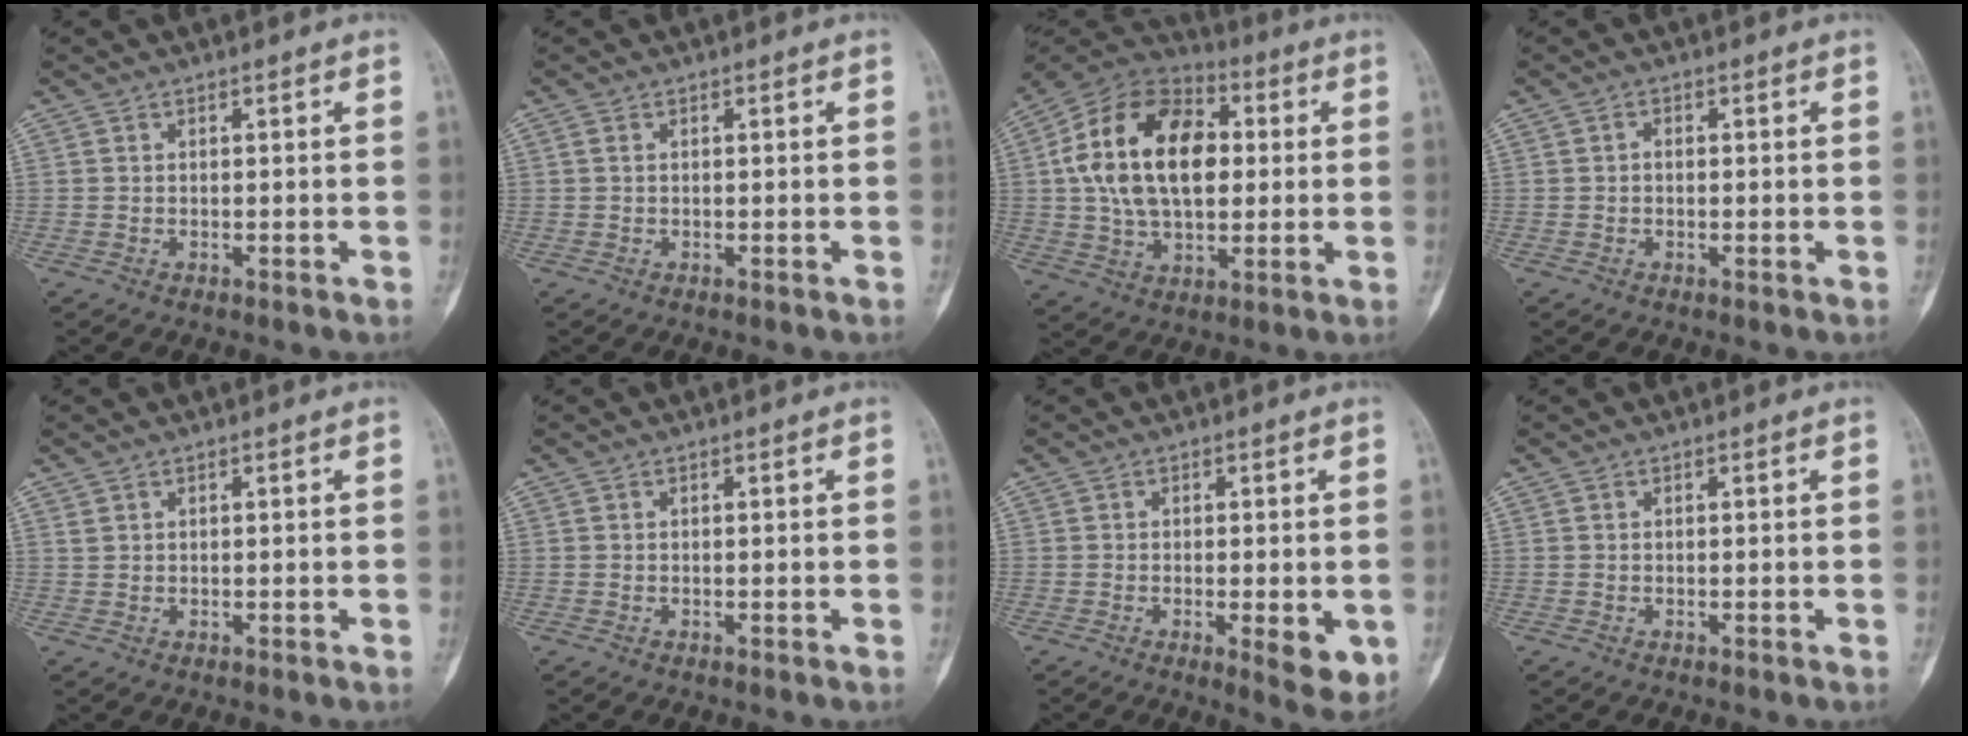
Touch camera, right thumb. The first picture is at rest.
{"total": 0.7, "force": [0.2, 0.4, 0.5], "torque": [-0.015, 0.005, 0.005]}
{"total": 21.9, "force": [2.8, 13.6, 17.0], "torque": [-0.283, 0.015, 0.044]}
{"total": 1.0, "force": [-0.1, 0.7, 0.7], "torque": [-0.005, 0.002, -0.005]}
{"total": 0.7, "force": [0.5, 0.4, 0.2], "torque": [-0.004, 0.000, 0.013]}
{"total": 0.0}
{"total": 6.6, "force": [-1.7, 2.1, 6.1], "torque": [-0.073, -0.013, -0.018]}
{"total": 0.0}